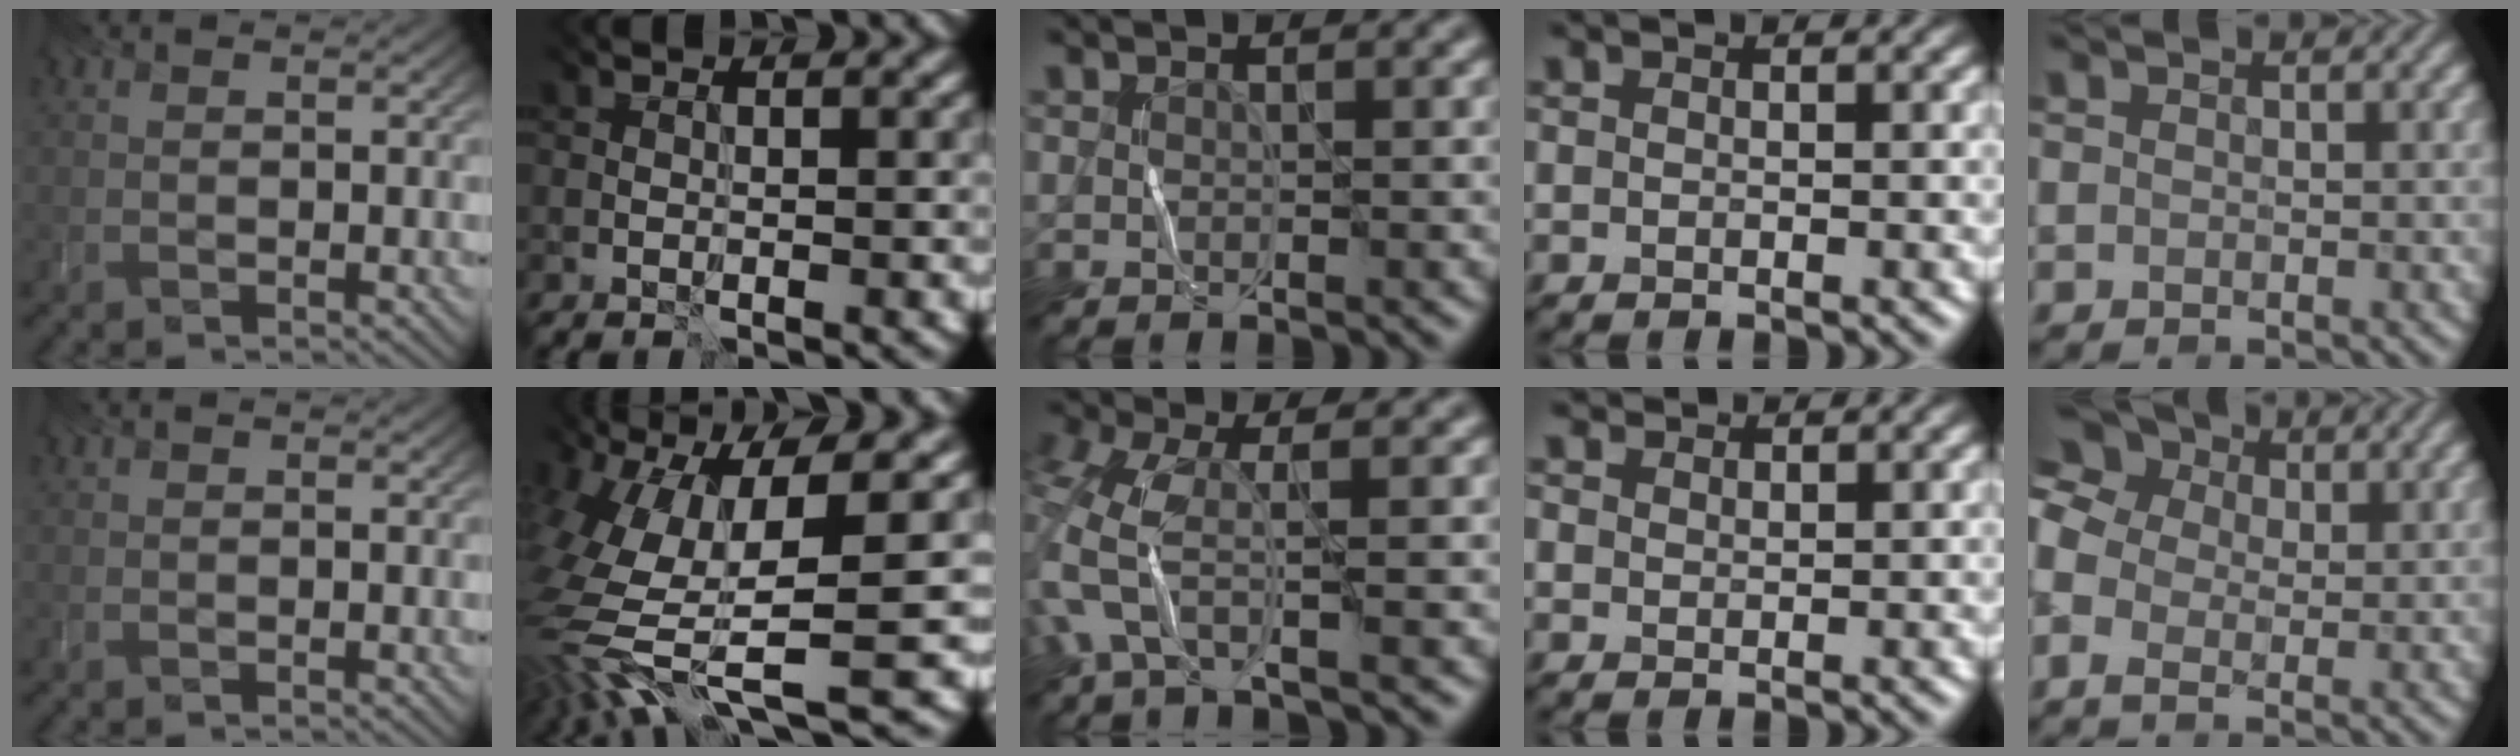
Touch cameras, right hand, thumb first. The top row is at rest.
{"thumb": {"total": 0.6, "force": [0.4, 0.3, 0.4], "torque": [0.001, 0.006, 0.004]}, "index": {"total": 11.7, "force": [-1.6, 4.0, 10.9], "torque": [-0.231, -0.006, 0.002]}, "middle": {"total": 4.2, "force": [-1.1, 1.1, 3.9], "torque": [-0.102, -0.007, -0.031]}, "ring": {"total": 1.7, "force": [1.4, 0.9, 0.3], "torque": [-0.013, -0.001, 0.030]}, "little": {"total": 6.5, "force": [0.6, 4.7, 4.4], "torque": [-0.124, 0.018, 0.009]}}